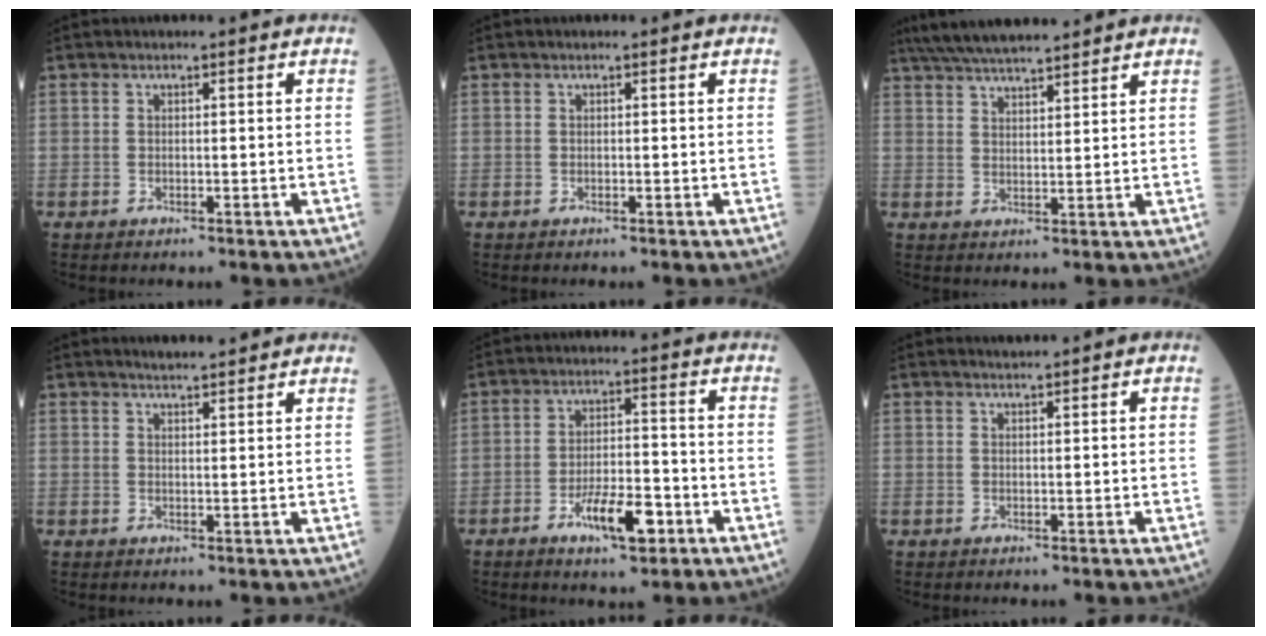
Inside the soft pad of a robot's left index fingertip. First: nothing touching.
{"total": 0.0}
{"total": 10.4, "force": [9.2, 1.0, 4.8], "torque": [-0.081, 0.027, 0.147]}
{"total": 4.0, "force": [3.7, 0.3, 1.4], "torque": [-0.025, 0.014, 0.052]}
{"total": 7.9, "force": [-4.0, 2.3, 6.3], "torque": [-0.116, -0.001, -0.065]}
{"total": 0.7, "force": [0.7, -0.3, 0.0], "torque": [-0.002, -0.001, 0.015]}